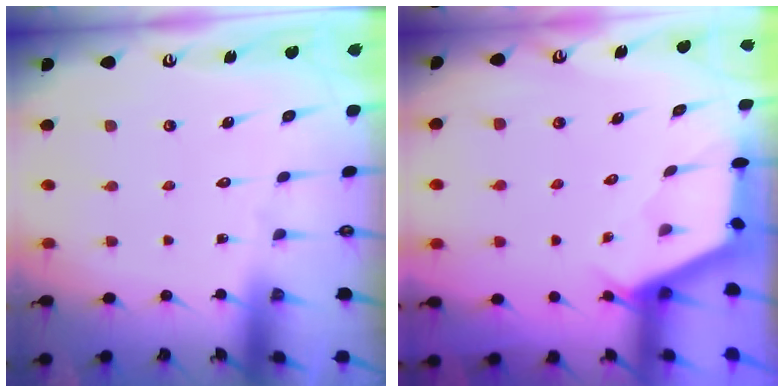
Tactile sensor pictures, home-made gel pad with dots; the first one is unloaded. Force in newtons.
{"total": 2.6, "press": 2.6, "slide": 0.3}